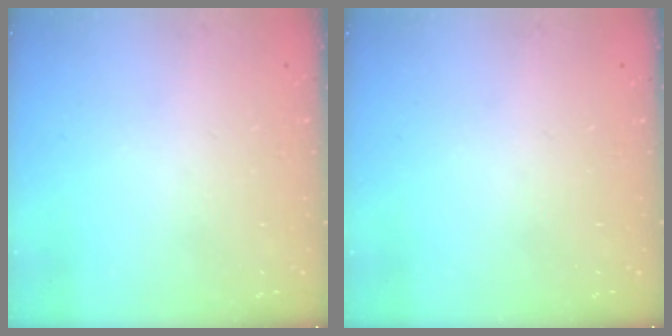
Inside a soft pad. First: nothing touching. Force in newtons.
{"total": 0.0}